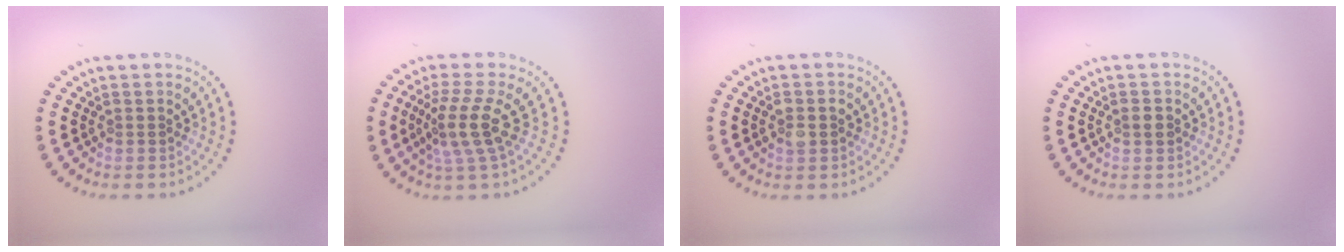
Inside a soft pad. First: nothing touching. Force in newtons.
{"total": 3.8, "press": 2.9, "slide": 2.4}
{"total": 1.7, "press": 1.7, "slide": 0.1}
{"total": 1.1, "press": 1.1, "slide": 0.2}